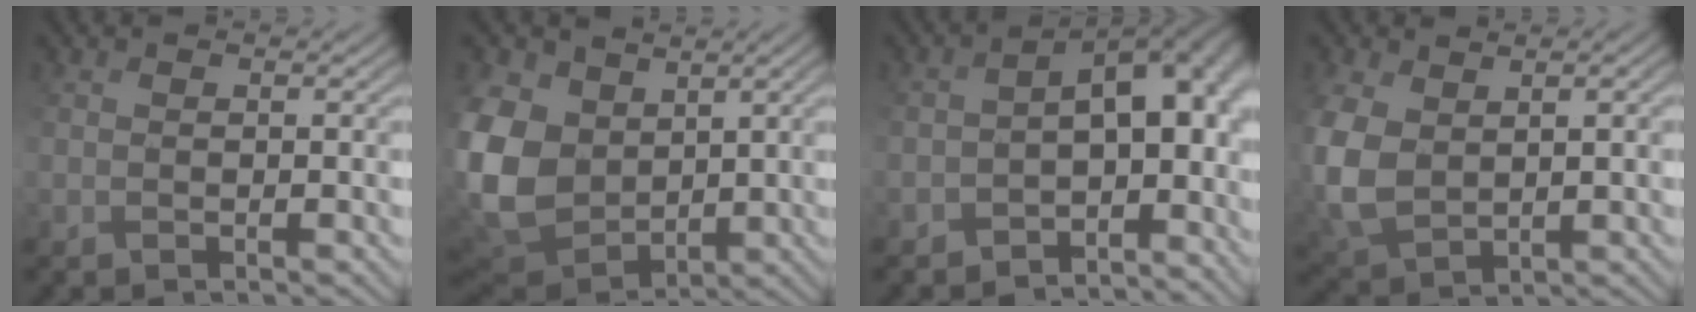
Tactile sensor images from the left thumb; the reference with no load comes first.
{"total": 13.5, "force": [3.0, 10.2, 8.2], "torque": [-0.256, -0.007, 0.056]}
{"total": 11.1, "force": [-3.5, 6.6, 8.2], "torque": [-0.108, -0.026, -0.037]}
{"total": 8.5, "force": [1.5, 5.6, 6.3], "torque": [-0.181, -0.007, 0.038]}